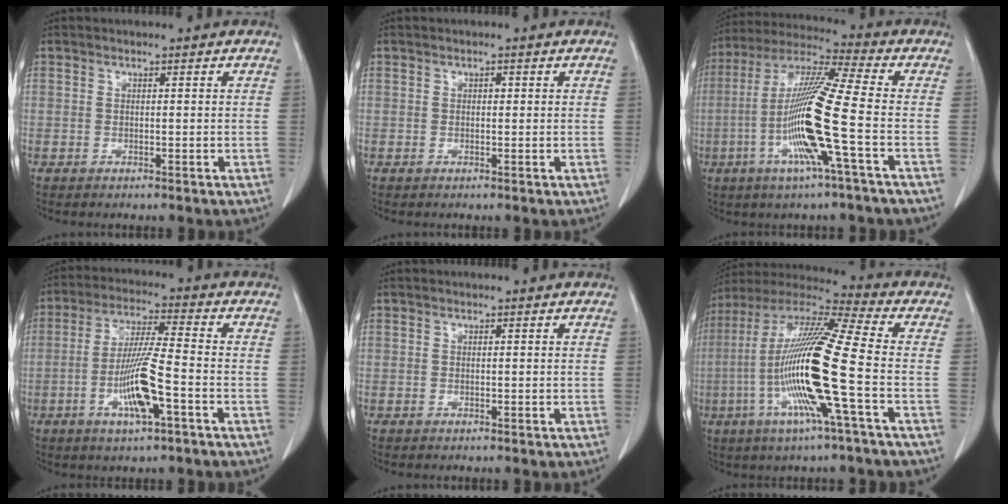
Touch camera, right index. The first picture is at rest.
{"total": 0.6, "force": [0.1, 0.4, 0.4], "torque": [-0.007, 0.001, 0.002]}
{"total": 15.4, "force": [-4.0, -0.9, 14.9], "torque": [-0.301, -0.008, -0.088]}
{"total": 10.1, "force": [-3.3, 0.6, 9.5], "torque": [-0.187, -0.006, -0.064]}
{"total": 0.0}
{"total": 19.1, "force": [-4.2, -0.3, 18.7], "torque": [-0.377, -0.010, -0.094]}